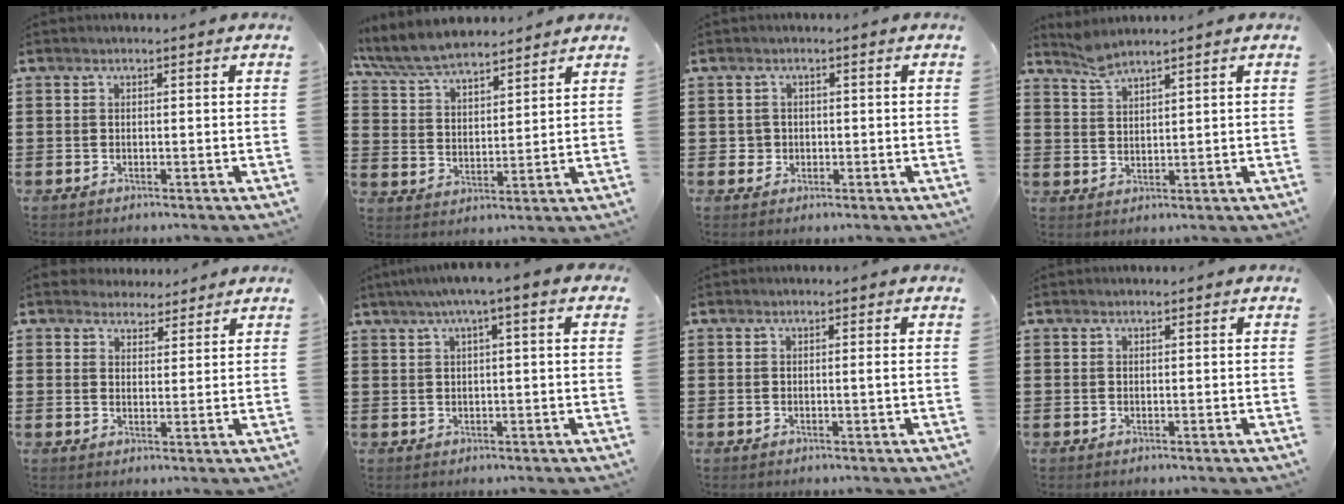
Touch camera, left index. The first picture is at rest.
{"total": 7.5, "force": [6.9, 1.5, 2.5], "torque": [-0.075, -0.023, 0.127]}
{"total": 1.8, "force": [0.0, 1.7, 0.4], "torque": [-0.015, 0.006, -0.004]}
{"total": 3.2, "force": [2.8, 0.5, 1.5], "torque": [-0.038, -0.001, 0.053]}
{"total": 3.6, "force": [3.2, 1.5, 0.0], "torque": [-0.013, 0.002, 0.063]}
{"total": 3.6, "force": [0.8, 0.1, 3.5], "torque": [-0.065, 0.000, 0.012]}
{"total": 0.8, "force": [0.1, -0.2, 0.8], "torque": [-0.016, -0.002, 0.000]}
{"total": 0.0}